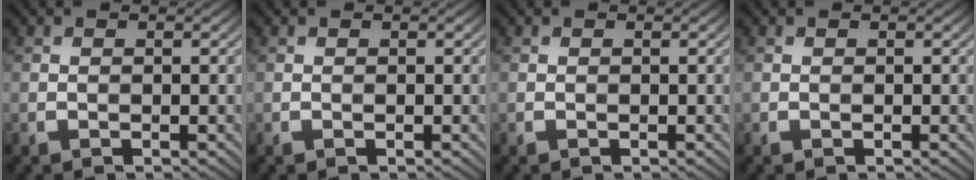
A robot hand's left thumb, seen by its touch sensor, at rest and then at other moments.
{"total": 0.0}
{"total": 0.0}
{"total": 0.0}